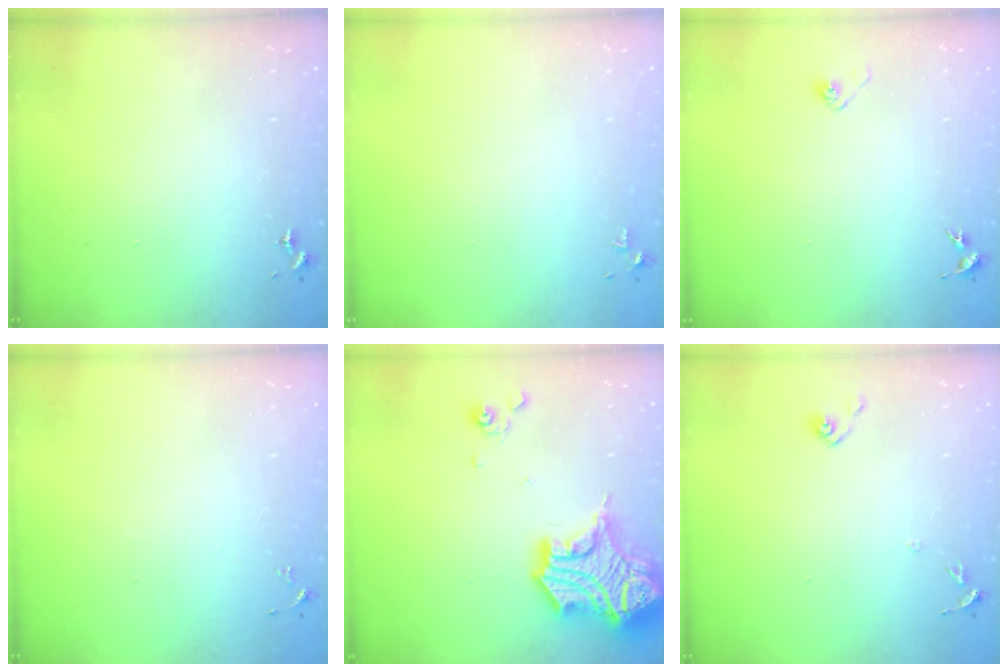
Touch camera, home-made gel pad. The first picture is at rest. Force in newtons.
{"total": 3.1, "press": 3.1, "slide": 0.4}
{"total": 3.2, "press": 3.0, "slide": 0.9}
{"total": 4.1, "press": 4.0, "slide": 0.5}
{"total": 22.3, "press": 22.2, "slide": 2.3}
{"total": 6.6, "press": 6.6, "slide": 0.5}